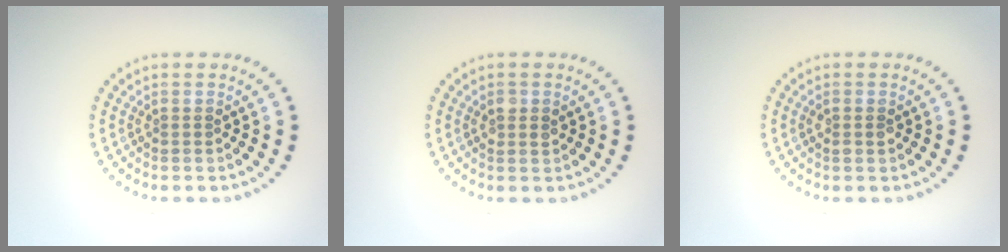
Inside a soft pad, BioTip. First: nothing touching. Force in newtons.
{"total": 1.2, "press": 1.1, "slide": 0.3}
{"total": 1.1, "press": 1.1, "slide": 0.2}